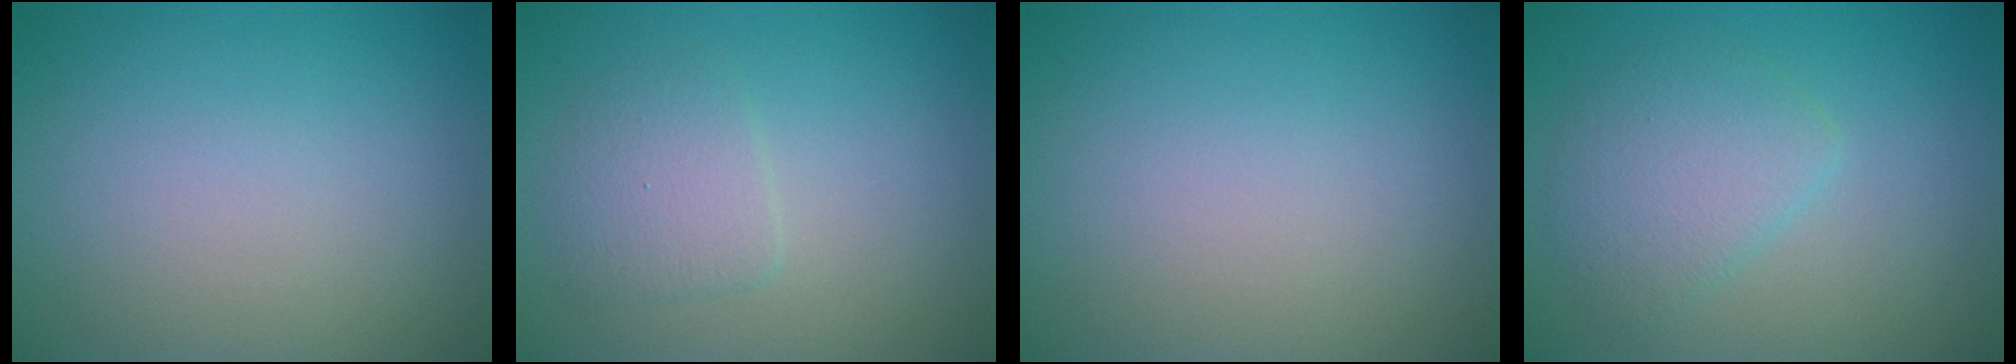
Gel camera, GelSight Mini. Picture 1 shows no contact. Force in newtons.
{"total": 2.3, "press": 2.3, "slide": 0.1}
{"total": 0.0}
{"total": 3.3, "press": 3.3, "slide": 0.2}